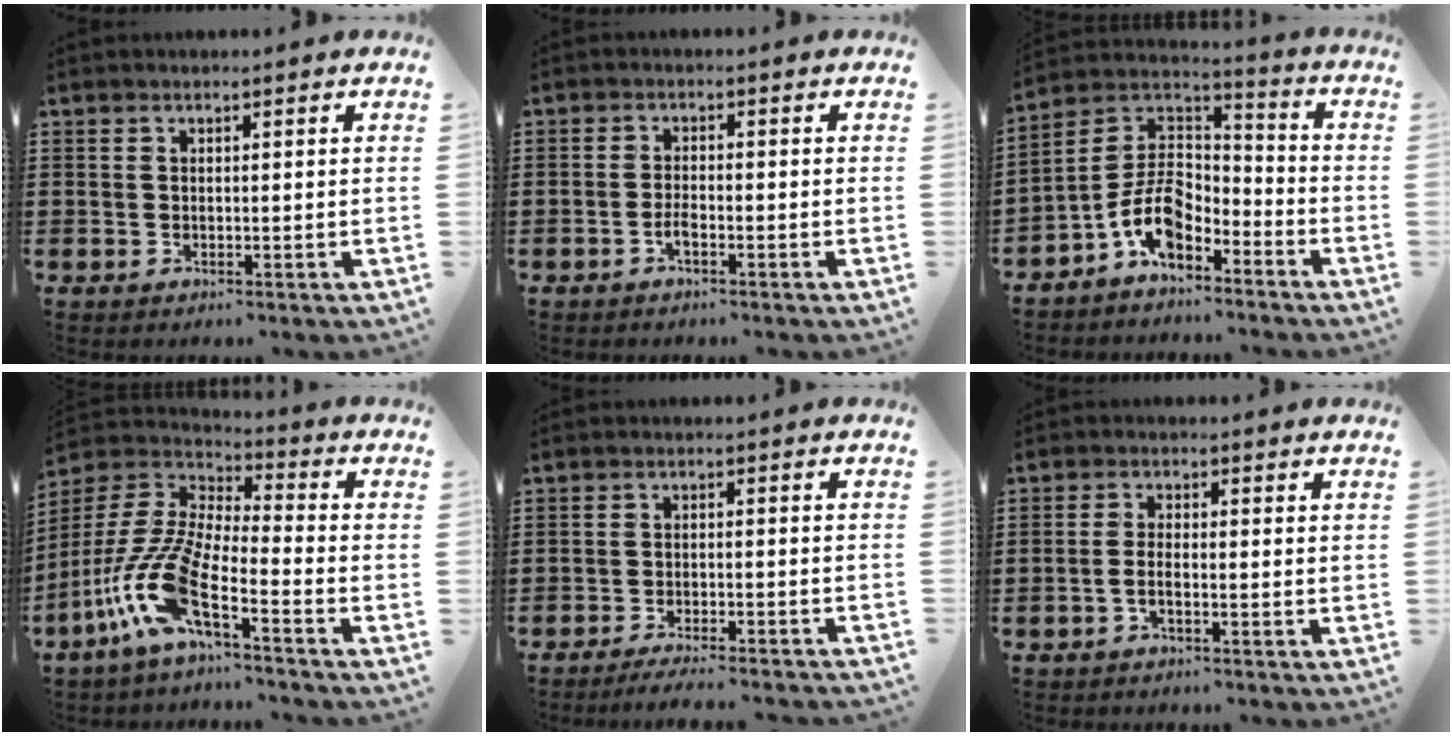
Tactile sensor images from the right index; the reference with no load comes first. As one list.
[{"total": 2.0, "force": [-1.1, 0.3, 1.6], "torque": [-0.039, -0.007, -0.021]}, {"total": 8.9, "force": [-4.9, 4.7, 5.7], "torque": [-0.135, -0.004, -0.100]}, {"total": 12.1, "force": [-7.4, 2.7, 9.1], "torque": [-0.233, -0.021, -0.158]}, {"total": 3.0, "force": [-2.9, -0.3, 0.9], "torque": [-0.016, -0.003, -0.057]}, {"total": 2.0, "force": [-1.1, 0.1, 1.7], "torque": [-0.040, -0.005, -0.021]}]